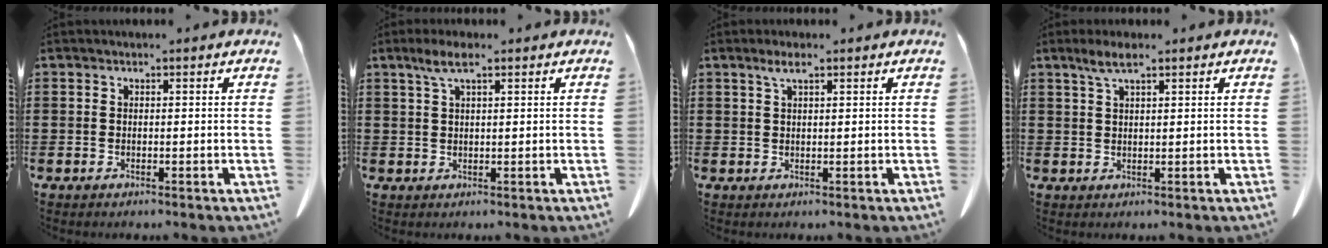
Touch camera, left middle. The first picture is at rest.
{"total": 3.5, "force": [1.9, 0.7, 2.9], "torque": [-0.061, 0.003, 0.033]}
{"total": 2.4, "force": [1.3, 0.4, 1.9], "torque": [-0.041, 0.001, 0.023]}
{"total": 3.3, "force": [2.0, 0.6, 2.6], "torque": [-0.055, 0.003, 0.036]}